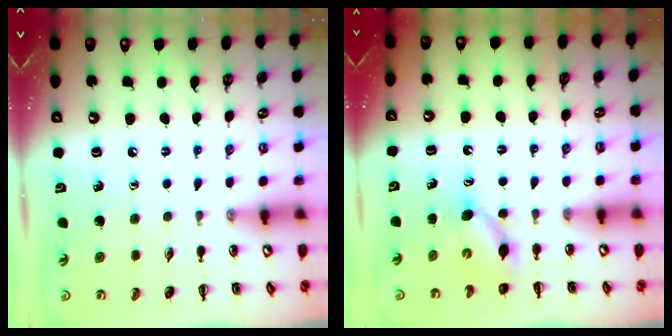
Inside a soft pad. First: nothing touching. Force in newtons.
{"total": 4.6, "press": 4.4, "slide": 1.2}